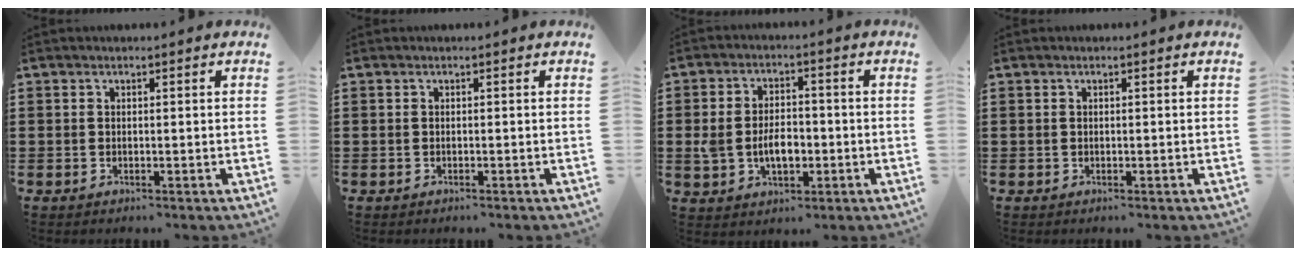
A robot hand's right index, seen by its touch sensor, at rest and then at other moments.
{"total": 0.0}
{"total": 5.9, "force": [-1.1, 3.8, 4.4], "torque": [-0.079, 0.000, -0.027]}
{"total": 0.0}